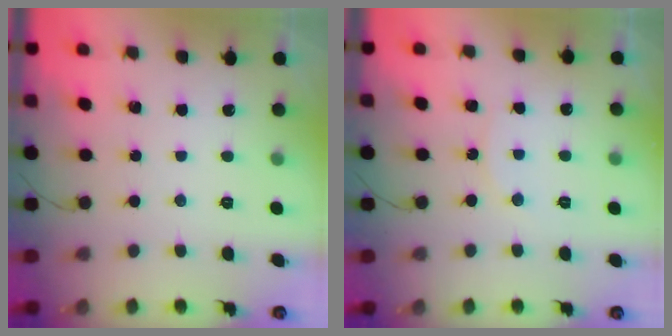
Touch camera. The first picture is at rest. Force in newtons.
{"total": 5.9, "press": 5.9, "slide": 0.7}